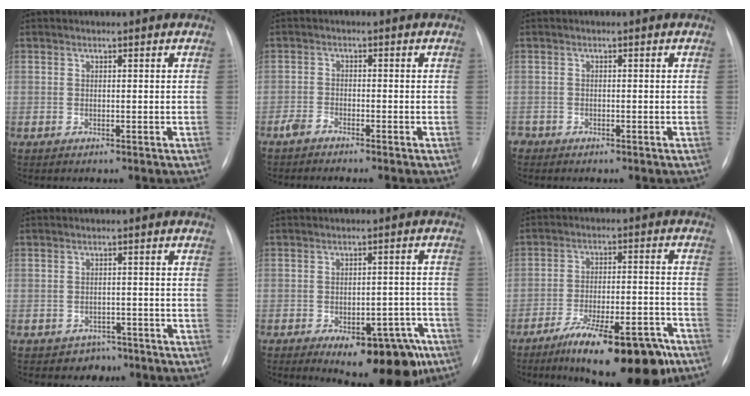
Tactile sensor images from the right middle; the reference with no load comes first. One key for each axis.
{"total": 1.8, "fx": -1.7, "fy": 0.2, "fz": 0.7, "tx": -0.020, "ty": -0.003, "tz": -0.035}
{"total": 1.4, "fx": -1.0, "fy": 1.0, "fz": 0.1, "tx": -0.003, "ty": 0.002, "tz": -0.017}
{"total": 3.0, "fx": -2.0, "fy": 2.2, "fz": -0.1, "tx": -0.001, "ty": 0.015, "tz": -0.023}
{"total": 13.4, "fx": -8.4, "fy": 5.6, "fz": 8.9, "tx": -0.073, "ty": 0.026, "tz": -0.103}
{"total": 17.4, "fx": -12.3, "fy": 4.2, "fz": 11.5, "tx": -0.142, "ty": 0.015, "tz": -0.191}